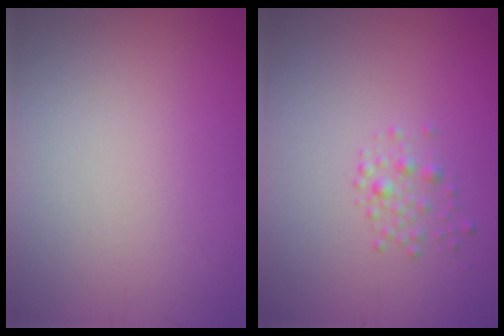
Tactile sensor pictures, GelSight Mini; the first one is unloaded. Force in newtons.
{"total": 1.3, "press": 1.3, "slide": 0.0}